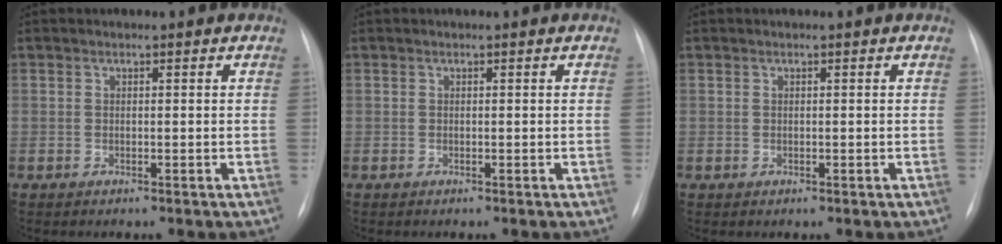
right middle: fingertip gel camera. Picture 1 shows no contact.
{"total": 0.0}
{"total": 0.0}